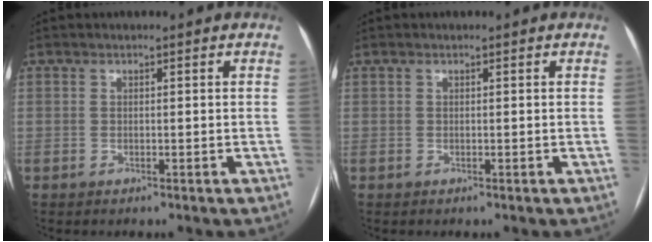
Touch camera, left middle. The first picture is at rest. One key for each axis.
{"total": 0.0}